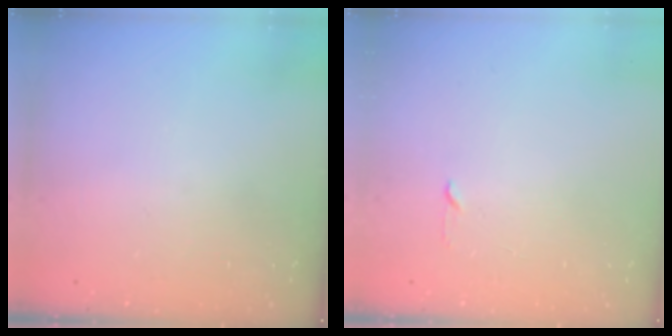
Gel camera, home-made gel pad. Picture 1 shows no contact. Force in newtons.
{"total": 2.3, "press": 2.2, "slide": 0.3}